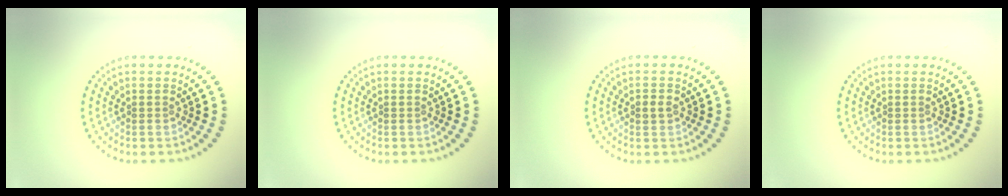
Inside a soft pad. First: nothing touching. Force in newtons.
{"total": 0.0}
{"total": 1.0, "press": 1.0, "slide": 0.1}
{"total": 0.0}